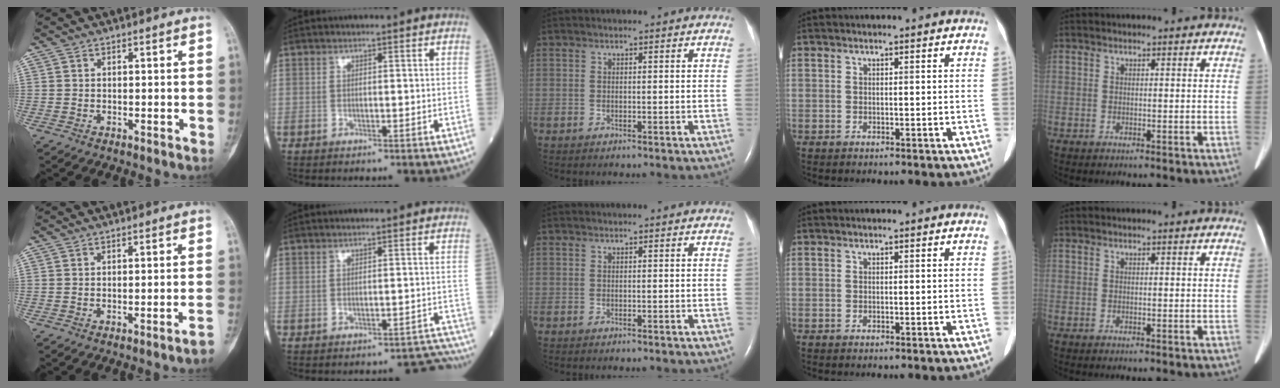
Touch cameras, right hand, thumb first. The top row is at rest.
{"thumb": {"total": 2.6, "force": [-1.9, -0.4, 1.6], "torque": [-0.031, 0.017, -0.021]}, "index": {"total": 4.9, "force": [-4.9, 0.7, -0.4], "torque": [0.025, 0.021, -0.049]}}